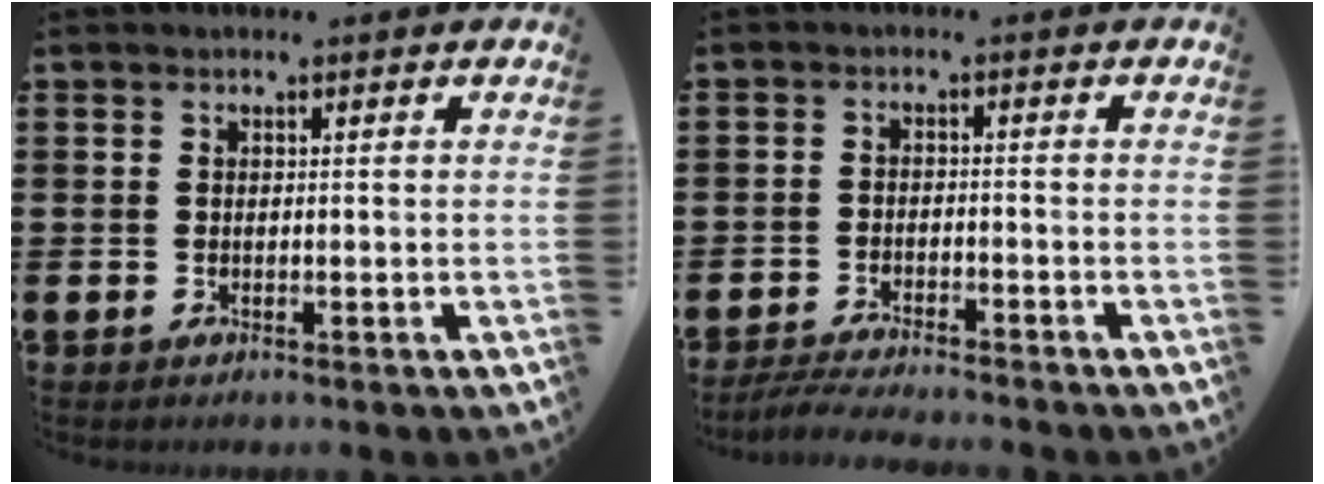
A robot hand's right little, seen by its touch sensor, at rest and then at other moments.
{"total": 2.9, "force": [-2.8, -0.1, 0.6], "torque": [-0.010, 0.002, -0.057]}